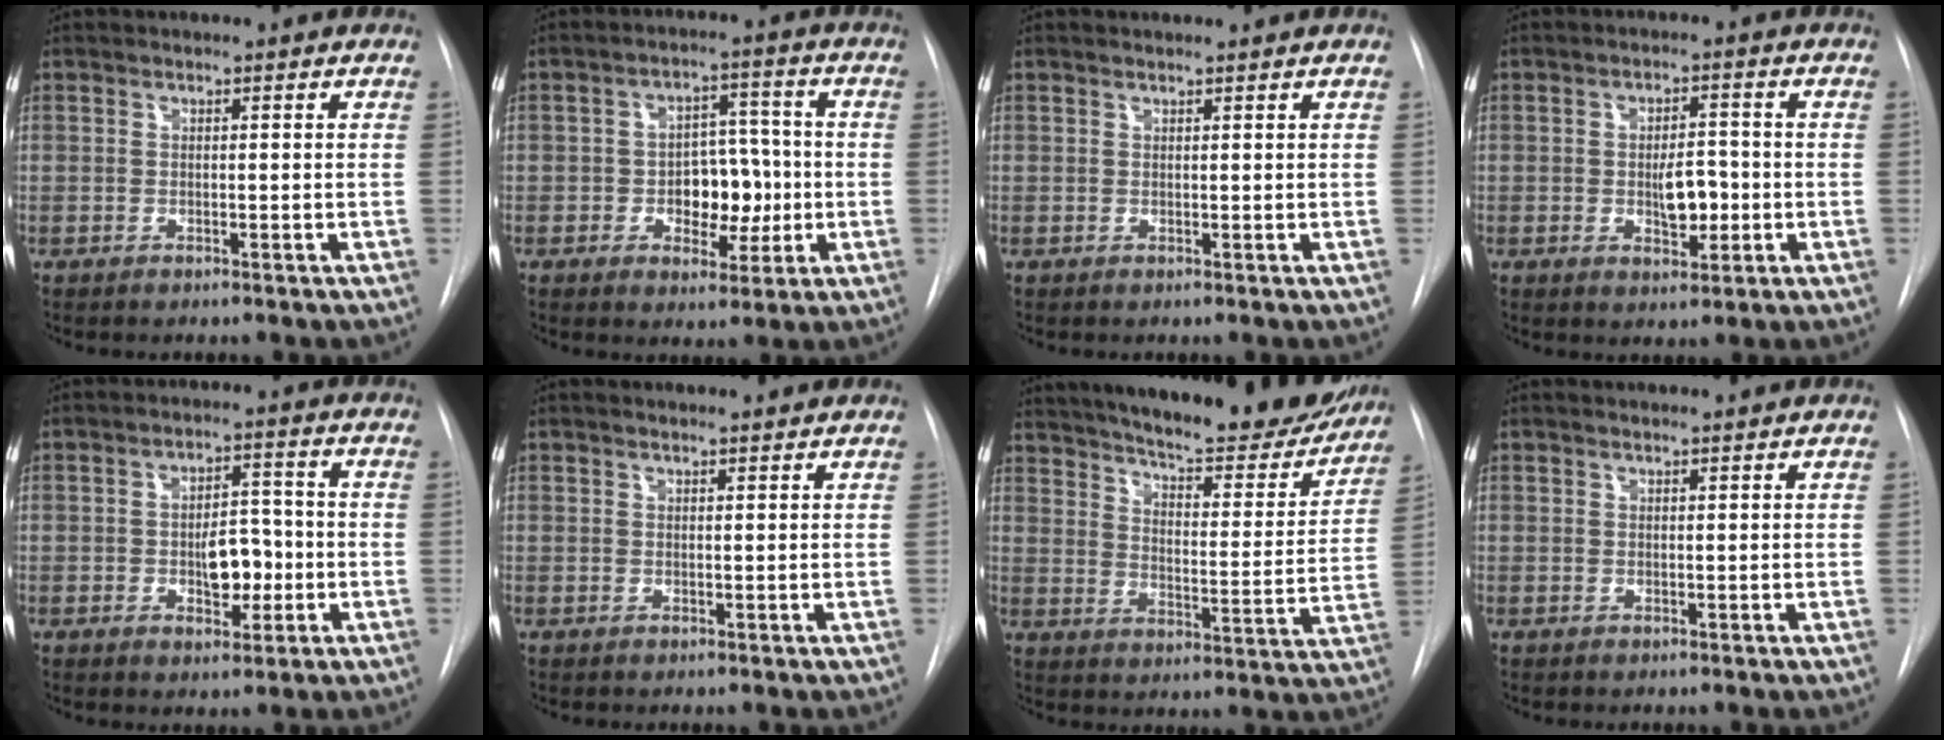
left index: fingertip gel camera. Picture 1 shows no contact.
{"total": 7.7, "force": [-1.2, 4.9, 5.9], "torque": [-0.079, 0.019, -0.013]}
{"total": 1.4, "force": [1.3, -0.1, 0.2], "torque": [-0.008, 0.010, 0.023]}
{"total": 5.0, "force": [-0.8, 2.3, 4.3], "torque": [-0.065, 0.000, -0.007]}
{"total": 6.0, "force": [-1.2, 3.2, 5.0], "torque": [-0.072, 0.009, -0.013]}
{"total": 3.4, "force": [3.3, 0.2, 0.9], "torque": [-0.018, 0.013, 0.040]}
{"total": 27.3, "force": [23.7, 5.3, 12.6], "torque": [-0.207, -0.043, 0.309]}
{"total": 2.3, "force": [2.2, -0.1, 0.5], "torque": [-0.010, 0.012, 0.030]}